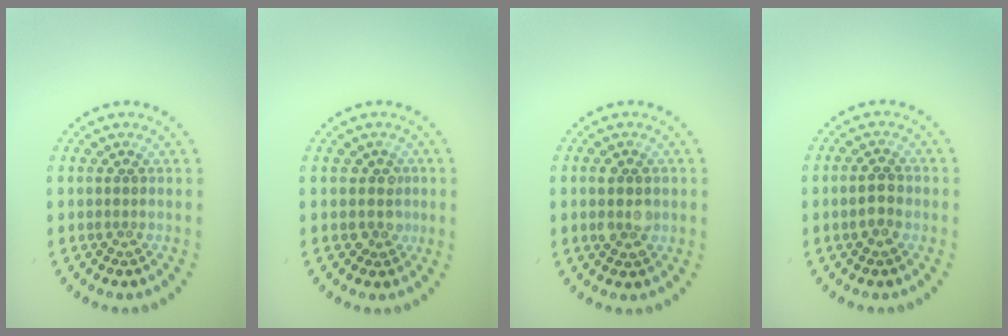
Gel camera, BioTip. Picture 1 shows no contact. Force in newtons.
{"total": 1.7, "press": 1.4, "slide": 0.9}
{"total": 2.7, "press": 2.7, "slide": 0.2}
{"total": 2.2, "press": 2.2, "slide": 0.3}